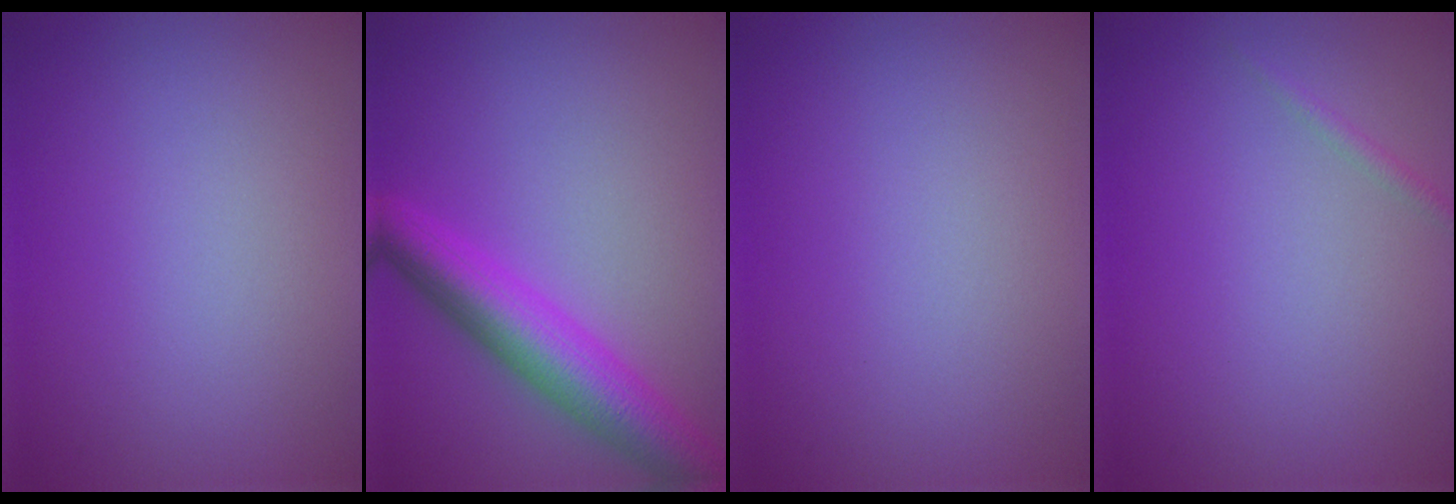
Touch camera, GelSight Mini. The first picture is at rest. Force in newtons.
{"total": 6.2, "press": 6.2, "slide": 0.3}
{"total": 0.0}
{"total": 0.7, "press": 0.7, "slide": 0.0}